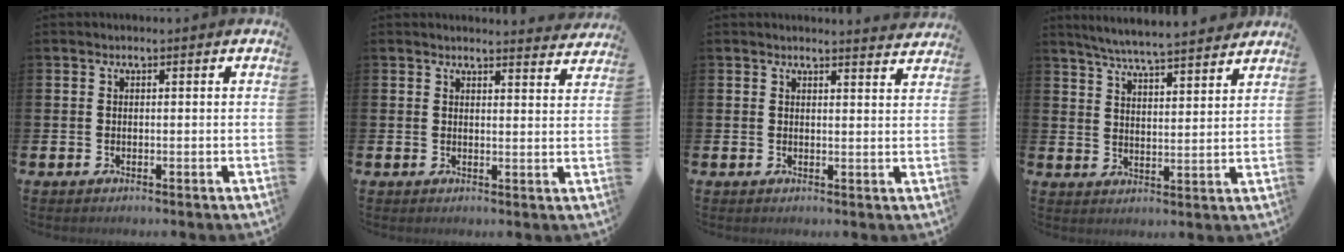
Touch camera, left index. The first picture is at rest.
{"total": 2.9, "force": [2.9, 0.1, 0.0], "torque": [0.002, -0.022, 0.051]}
{"total": 2.5, "force": [2.5, -0.2, -0.1], "torque": [0.006, -0.019, 0.043]}
{"total": 6.1, "force": [5.9, -0.2, 1.4], "torque": [-0.045, -0.039, 0.103]}